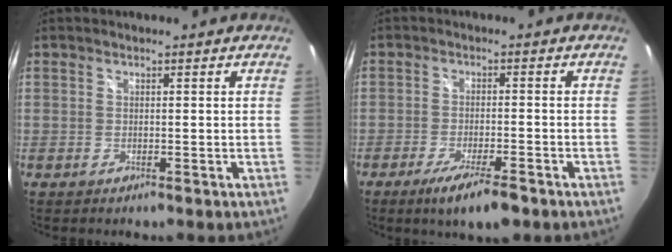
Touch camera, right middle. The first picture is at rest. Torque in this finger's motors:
{"motor_torque": [1.11, -1.05, 0.62, 0.17]}